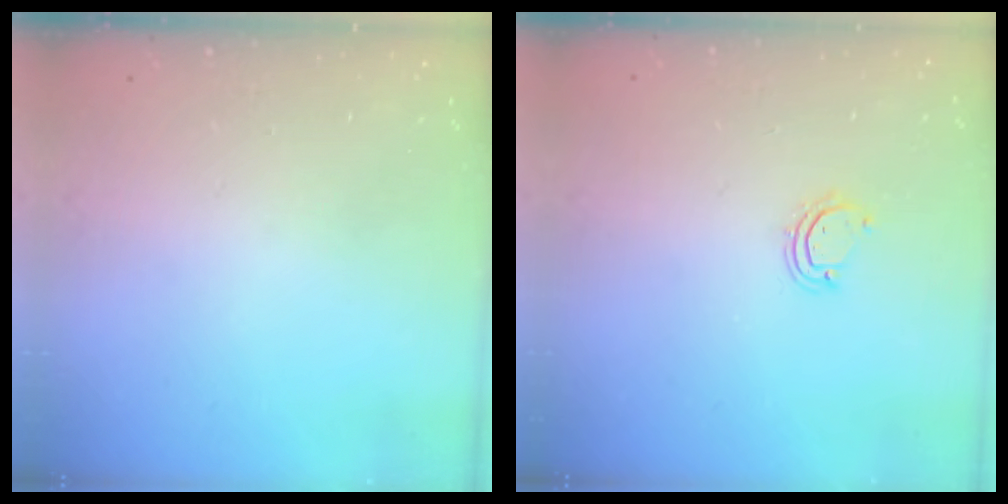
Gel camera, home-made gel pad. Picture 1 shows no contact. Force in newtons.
{"total": 3.6, "press": 3.6, "slide": 0.2}